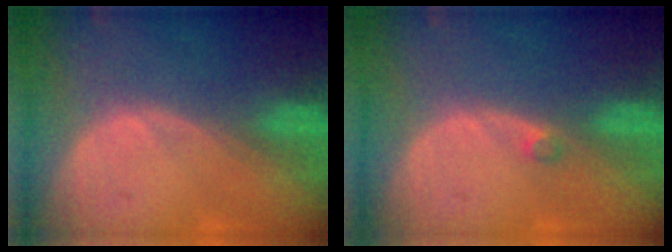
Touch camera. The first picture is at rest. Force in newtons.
{"total": 1.0, "press": 0.9, "slide": 0.5}